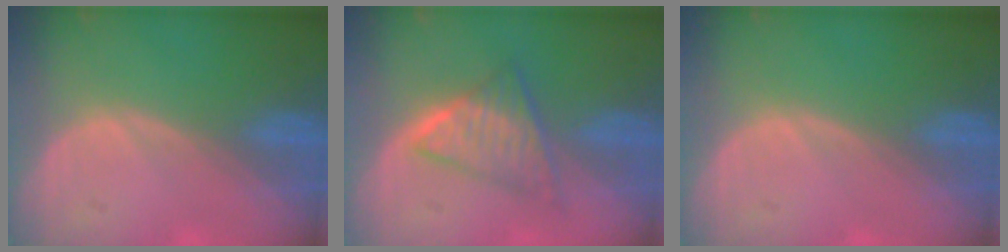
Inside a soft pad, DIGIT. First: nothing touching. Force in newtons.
{"total": 6.1, "press": 5.7, "slide": 2.0}
{"total": 0.0}